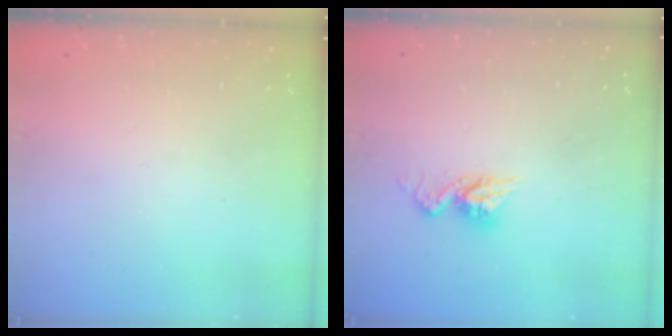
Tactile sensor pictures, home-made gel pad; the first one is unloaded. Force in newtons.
{"total": 8.9, "press": 8.9, "slide": 0.6}